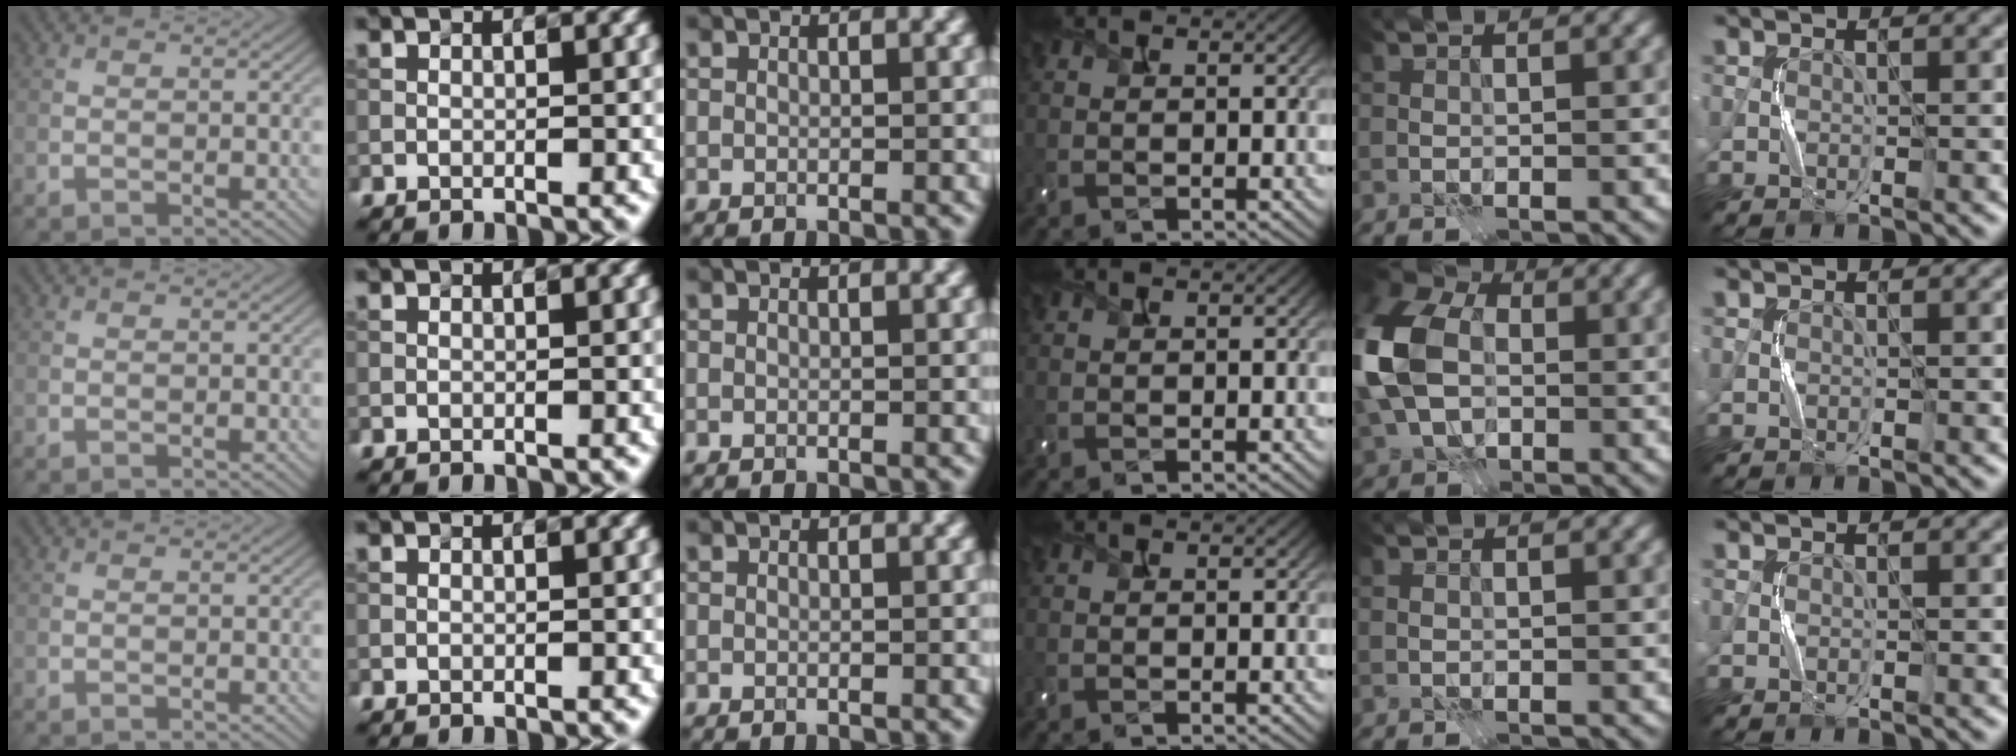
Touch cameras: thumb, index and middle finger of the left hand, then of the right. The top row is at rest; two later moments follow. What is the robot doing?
{"motion": "press", "object": "camera"}